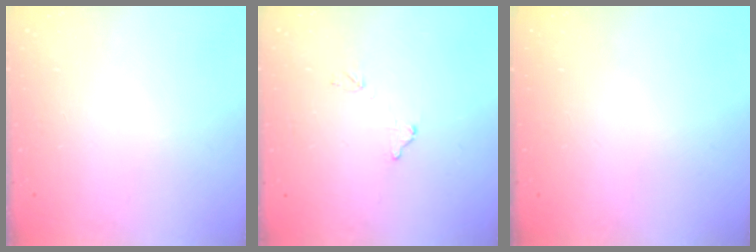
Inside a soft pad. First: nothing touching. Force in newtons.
{"total": 7.7, "press": 7.7, "slide": 0.5}
{"total": 0.0}